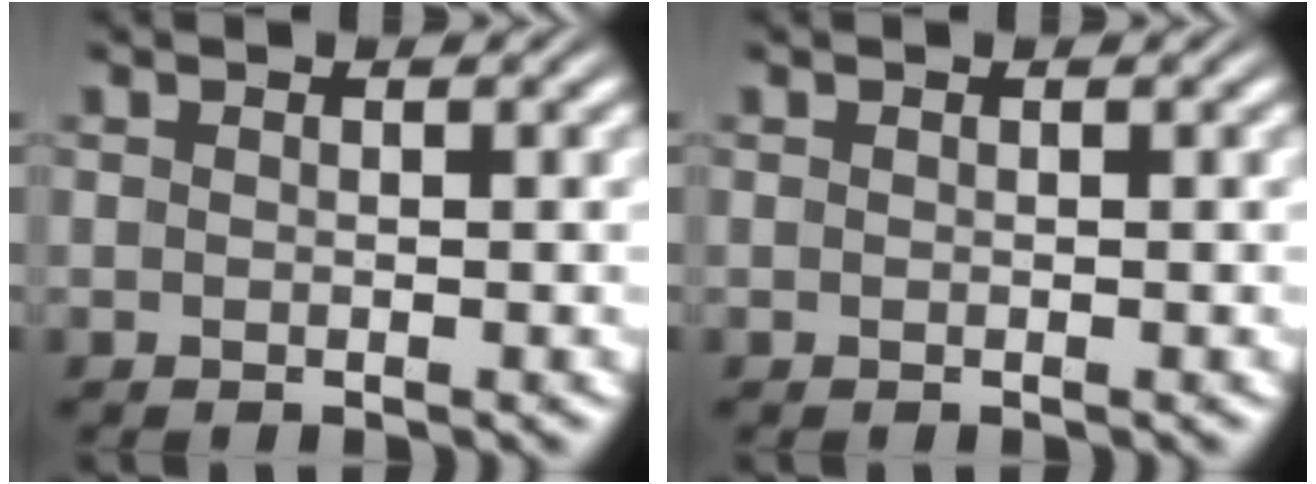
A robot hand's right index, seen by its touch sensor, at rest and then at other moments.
{"total": 0.0}